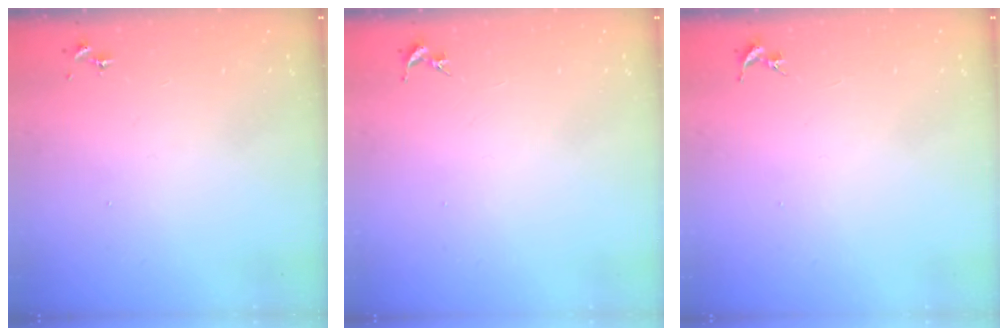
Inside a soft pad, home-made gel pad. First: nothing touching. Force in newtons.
{"total": 0.0}
{"total": 0.0}